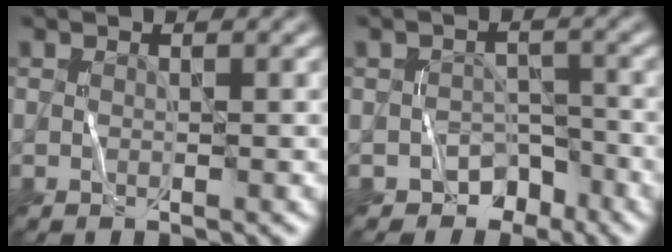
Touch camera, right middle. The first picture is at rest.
{"total": 3.5, "force": [-2.8, 2.1, 0.3], "torque": [0.015, 0.003, -0.038]}